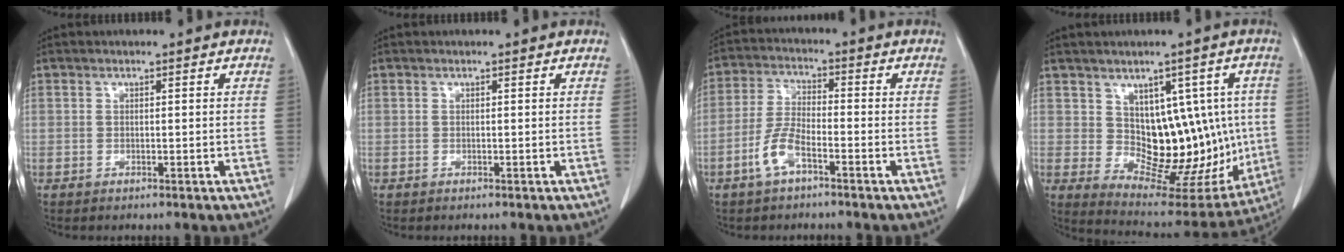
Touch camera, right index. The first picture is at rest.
{"total": 0.0}
{"total": 5.8, "force": [-3.1, 1.9, 4.6], "torque": [-0.104, 0.001, -0.064]}
{"total": 14.3, "force": [1.2, 8.9, 11.1], "torque": [-0.122, 0.017, 0.046]}